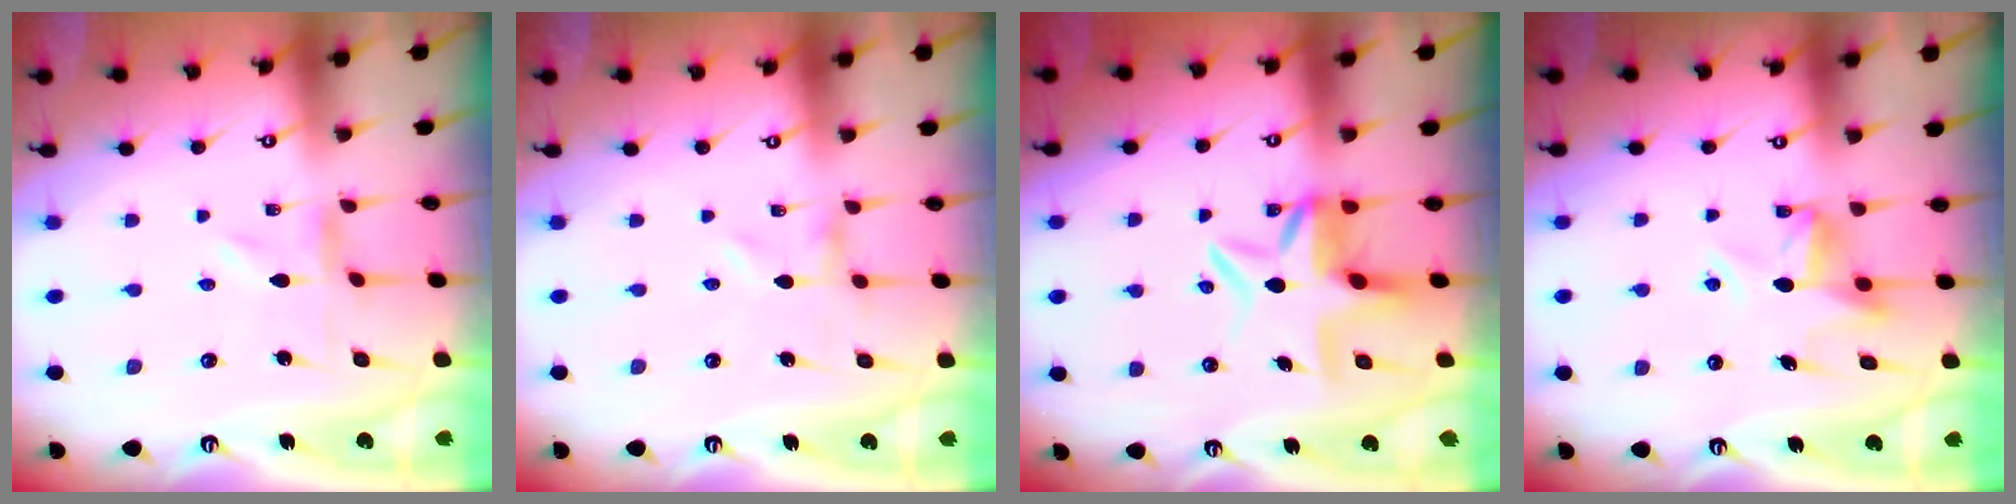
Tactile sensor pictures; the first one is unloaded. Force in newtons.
{"total": 0.0}
{"total": 6.7, "press": 6.6, "slide": 0.9}
{"total": 9.2, "press": 9.2, "slide": 0.1}